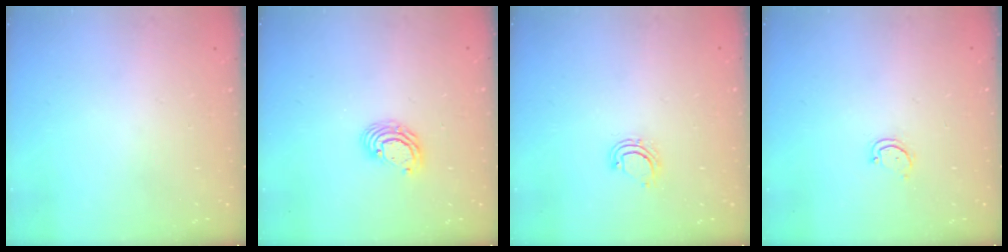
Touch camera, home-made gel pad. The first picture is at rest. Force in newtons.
{"total": 5.4, "press": 5.4, "slide": 0.2}
{"total": 5.4, "press": 5.4, "slide": 0.5}
{"total": 2.7, "press": 2.7, "slide": 0.3}